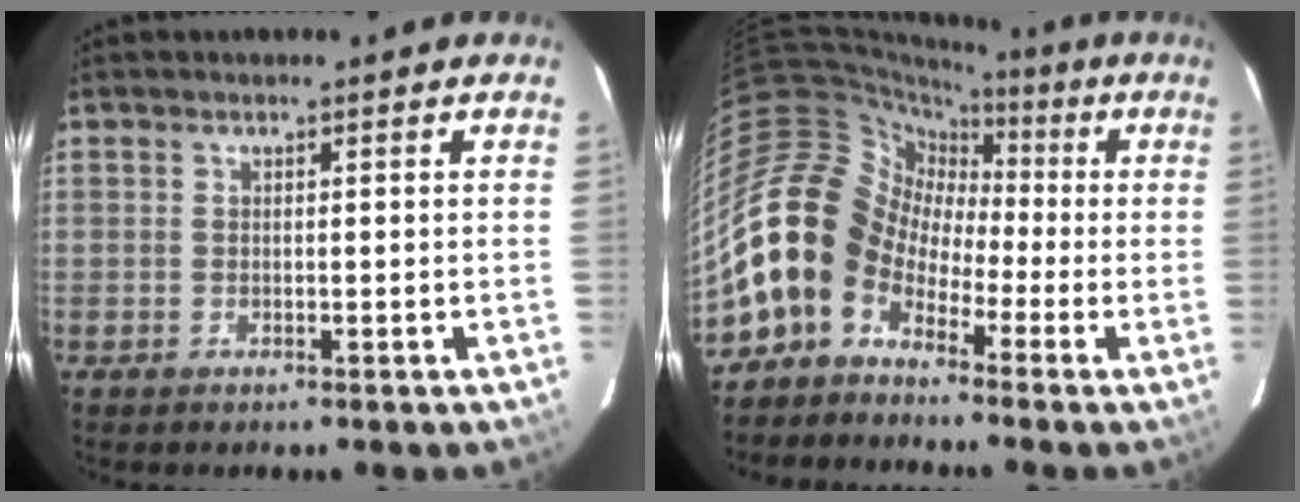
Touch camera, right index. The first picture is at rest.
{"total": 14.6, "force": [-7.1, 11.2, 6.2], "torque": [-0.128, 0.029, -0.156]}